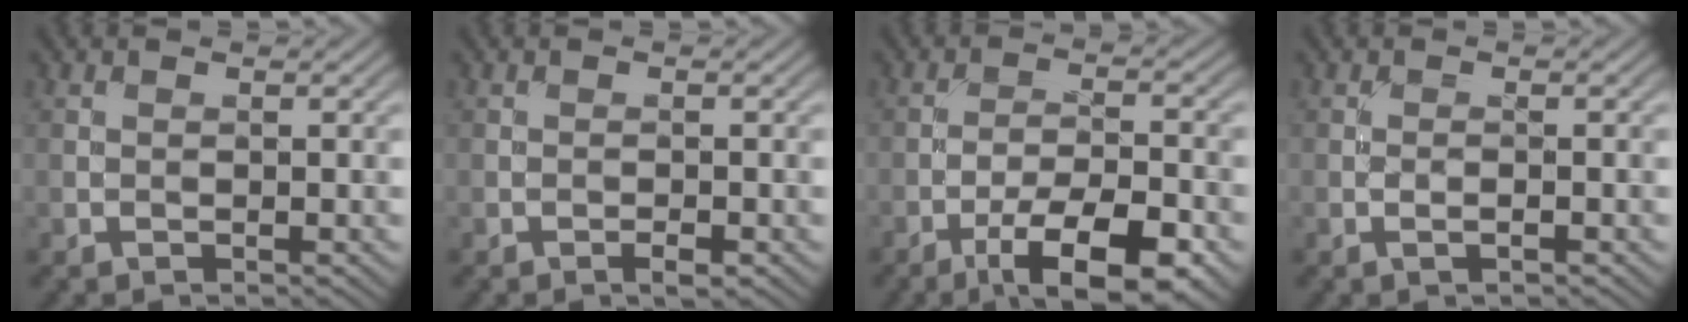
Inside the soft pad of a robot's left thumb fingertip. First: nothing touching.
{"total": 1.1, "force": [-0.6, 0.3, 0.8], "torque": [-0.014, 0.001, -0.012]}
{"total": 10.5, "force": [-6.2, 3.2, 7.8], "torque": [-0.132, 0.001, -0.100]}
{"total": 0.8, "force": [-0.4, 0.1, 0.8], "torque": [-0.017, 0.002, -0.009]}